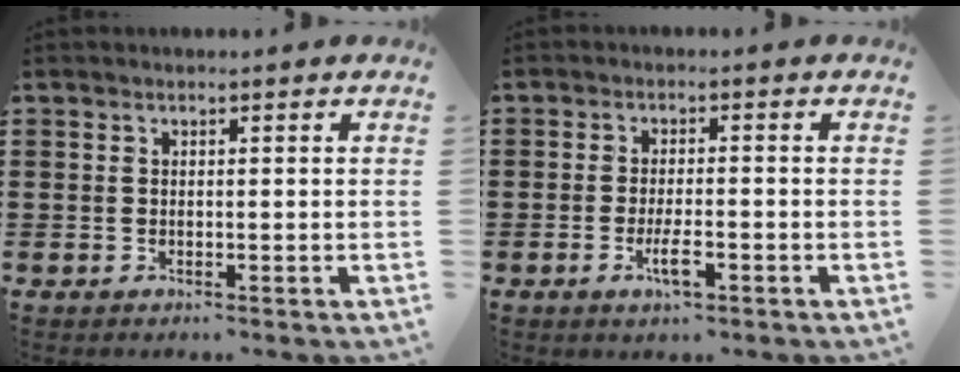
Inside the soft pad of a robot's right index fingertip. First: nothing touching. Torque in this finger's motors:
{"motor_torque": [0.00, 0.21, 0.09, 0.04]}